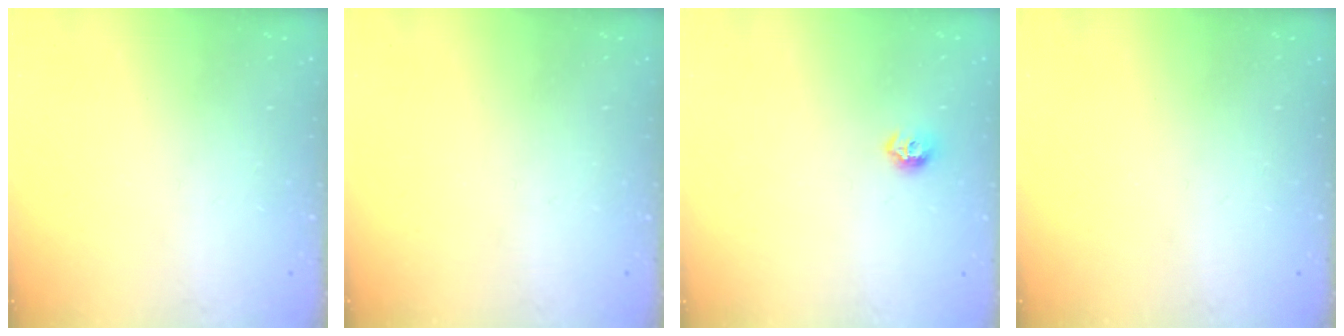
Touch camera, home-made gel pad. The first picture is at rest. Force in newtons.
{"total": 0.0}
{"total": 7.2, "press": 7.2, "slide": 1.0}
{"total": 0.0}